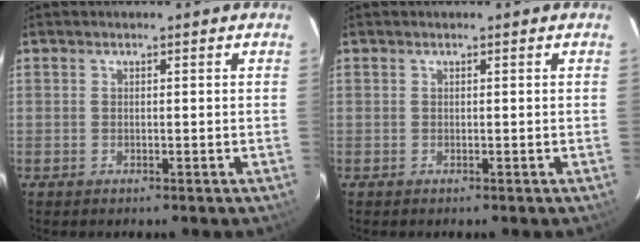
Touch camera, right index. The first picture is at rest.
{"total": 0.0}